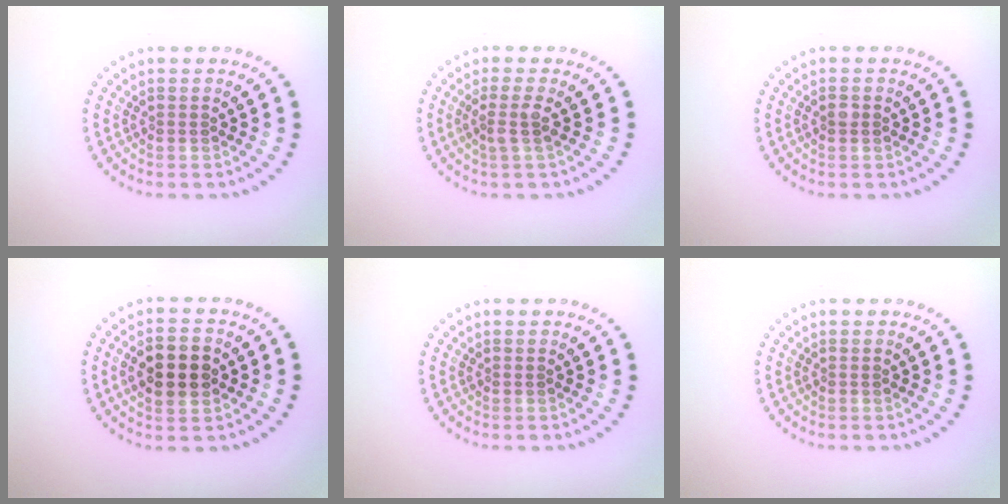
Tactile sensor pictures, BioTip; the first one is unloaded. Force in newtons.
{"total": 1.7, "press": 1.2, "slide": 1.2}
{"total": 0.7, "press": 0.7, "slide": 0.0}
{"total": 4.5, "press": 4.5, "slide": 0.1}
{"total": 0.0}
{"total": 0.0}